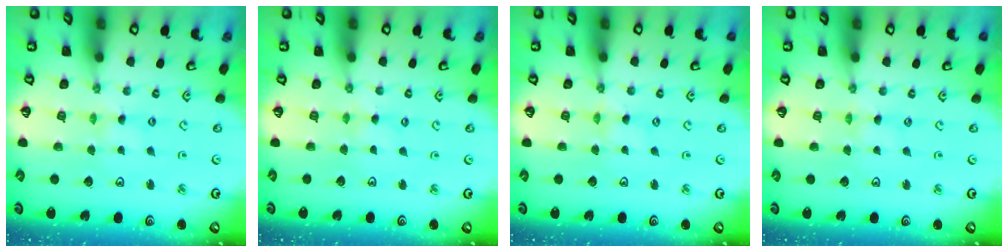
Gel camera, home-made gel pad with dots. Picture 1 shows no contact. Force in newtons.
{"total": 2.6, "press": 2.6, "slide": 0.4}
{"total": 0.0}
{"total": 0.0}